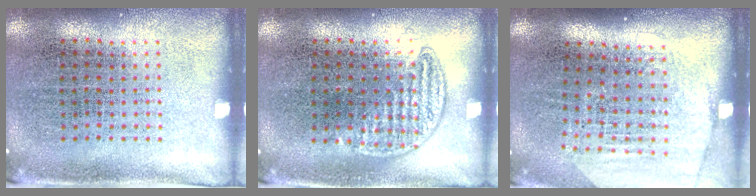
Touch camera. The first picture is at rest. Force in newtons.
{"total": 0.8, "press": 0.7, "slide": 0.4}
{"total": 1.8, "press": 1.6, "slide": 0.7}